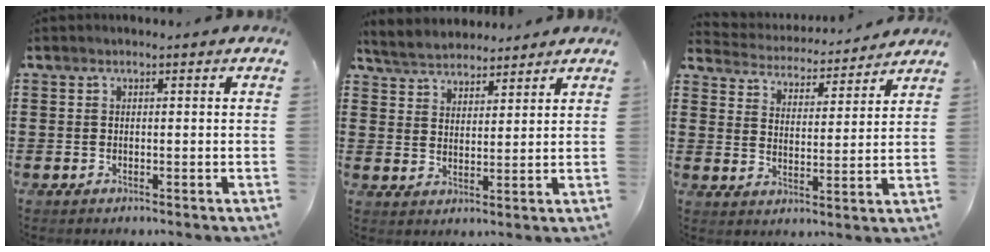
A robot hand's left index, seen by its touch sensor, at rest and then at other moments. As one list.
[{"total": 4.3, "force": [4.1, 1.1, 0.3], "torque": [-0.025, -0.008, 0.076]}, {"total": 4.0, "force": [4.0, 0.2, -0.2], "torque": [-0.022, -0.032, 0.063]}]